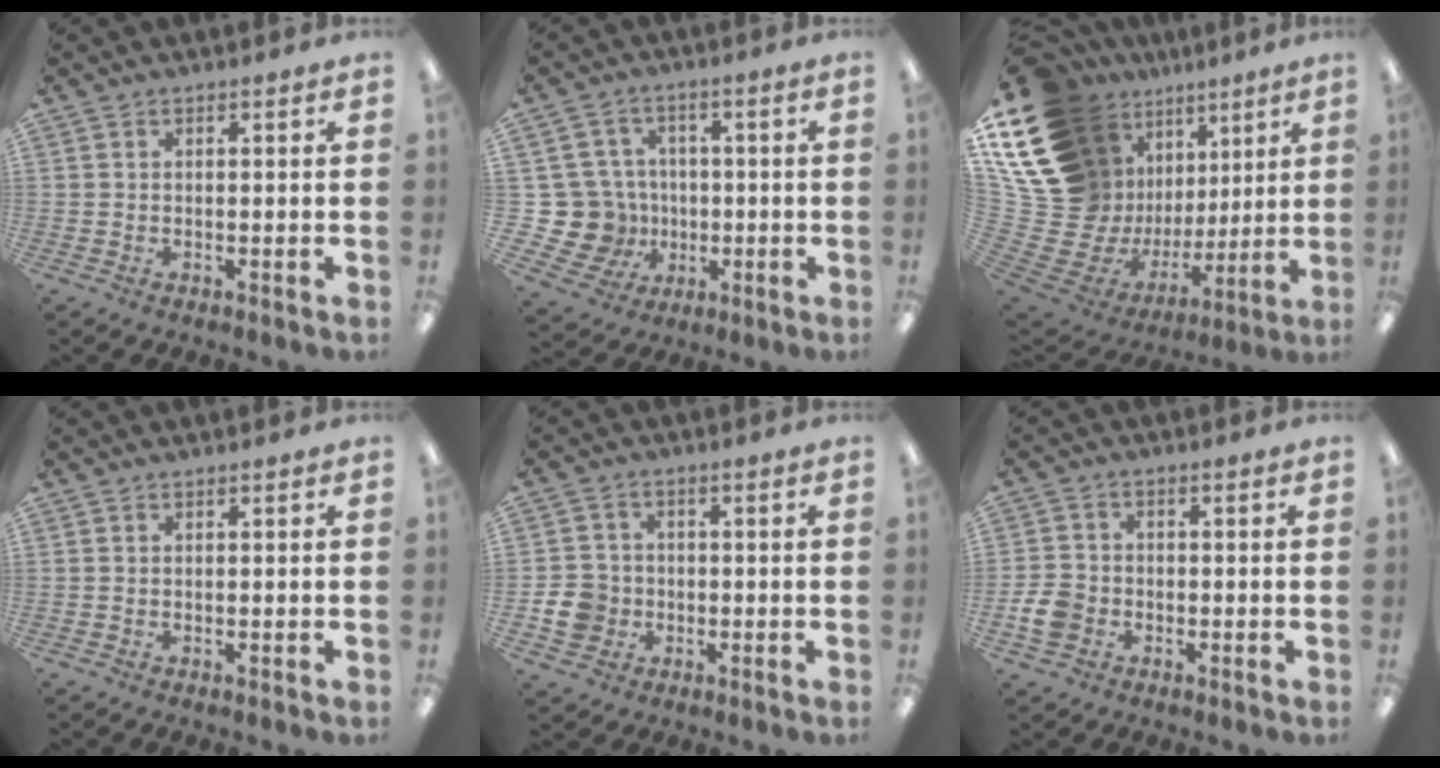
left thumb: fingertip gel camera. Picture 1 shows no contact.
{"total": 13.5, "force": [-2.0, 12.6, 4.6], "torque": [-0.129, 0.014, -0.024]}
{"total": 21.8, "force": [9.2, 15.8, 11.8], "torque": [-0.222, -0.112, 0.217]}
{"total": 0.0}
{"total": 6.8, "force": [-1.5, 6.1, 2.4], "torque": [-0.057, 0.012, -0.026]}
{"total": 5.8, "force": [-2.0, 4.7, 2.8], "torque": [-0.065, 0.010, -0.036]}